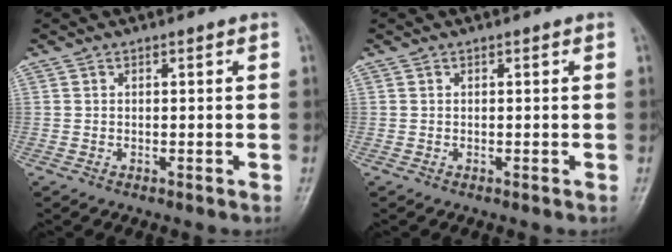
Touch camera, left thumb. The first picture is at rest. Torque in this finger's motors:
{"motor_torque": [-0.05, 0.05, -0.02, 0.01, 0.00]}